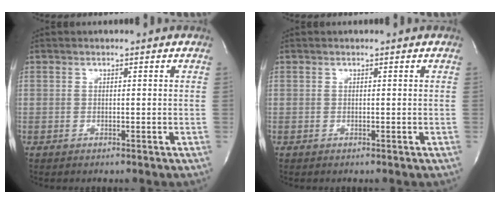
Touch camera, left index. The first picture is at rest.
{"total": 0.0}